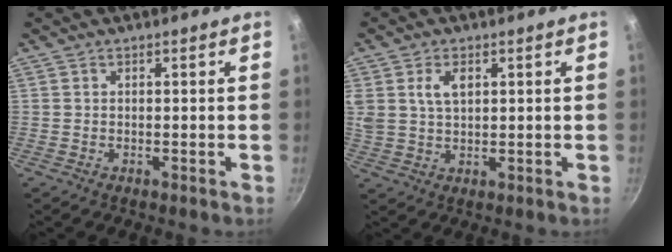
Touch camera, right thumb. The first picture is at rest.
{"total": 5.8, "force": [2.1, 3.5, 4.2], "torque": [-0.081, -0.002, 0.046]}